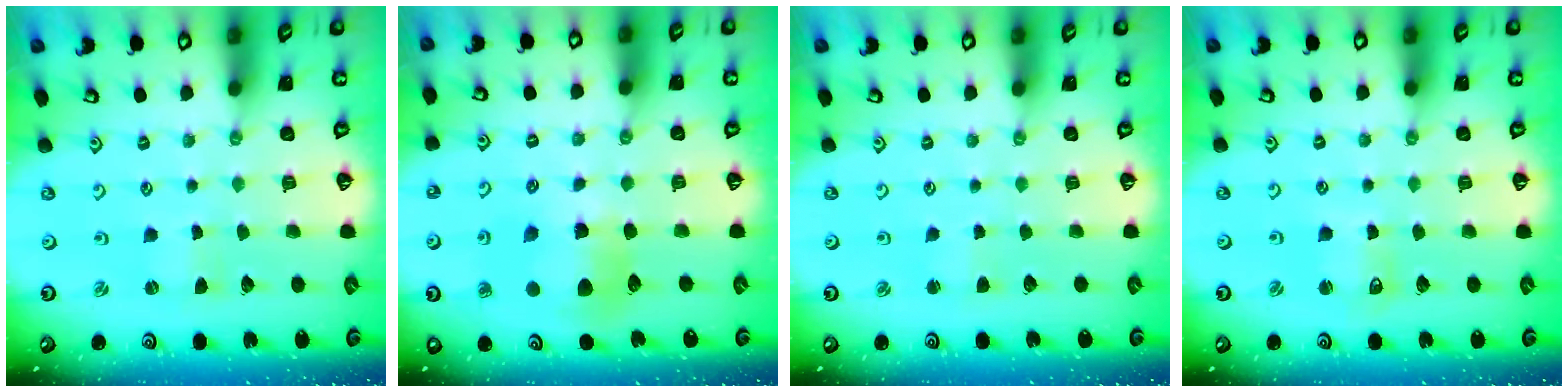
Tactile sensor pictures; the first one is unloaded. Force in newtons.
{"total": 9.8, "press": 9.8, "slide": 1.0}
{"total": 1.6, "press": 1.6, "slide": 0.2}
{"total": 3.6, "press": 3.6, "slide": 0.4}